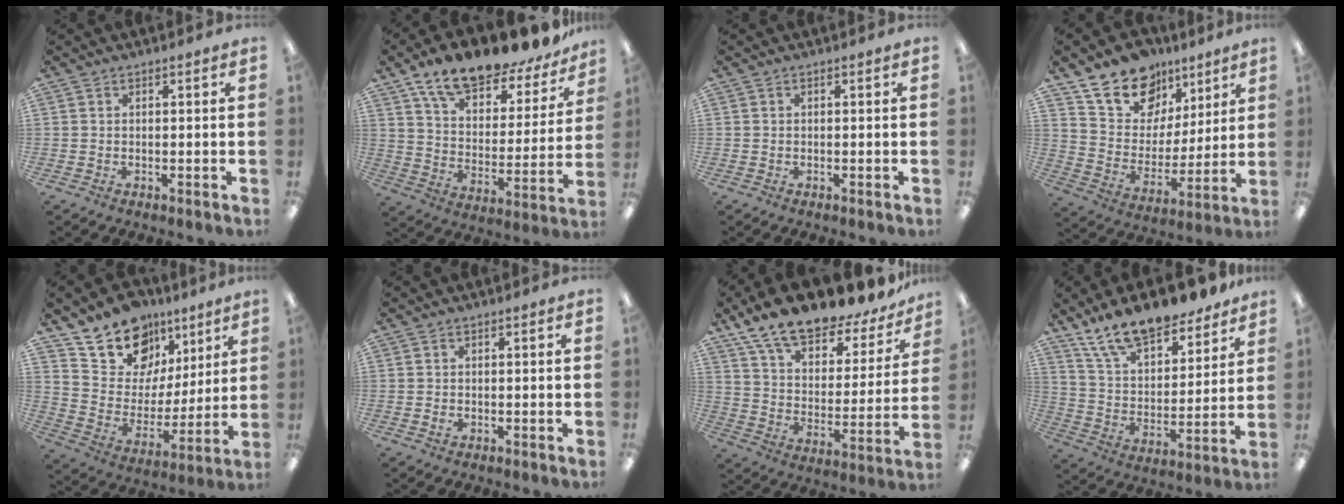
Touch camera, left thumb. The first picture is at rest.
{"total": 15.5, "force": [13.1, 4.8, 6.7], "torque": [-0.122, -0.096, 0.224]}
{"total": 0.0}
{"total": 17.6, "force": [11.8, 11.5, 6.1], "torque": [-0.119, -0.065, 0.222]}
{"total": 16.9, "force": [11.5, 11.3, 5.1], "torque": [-0.096, -0.074, 0.215]}
{"total": 0.8, "force": [-0.1, 0.6, 0.5], "torque": [-0.009, 0.002, -0.004]}
{"total": 16.8, "force": [14.2, 5.5, 7.2], "torque": [-0.130, -0.108, 0.246]}
{"total": 17.3, "force": [14.2, 6.3, 7.7], "torque": [-0.147, -0.087, 0.252]}